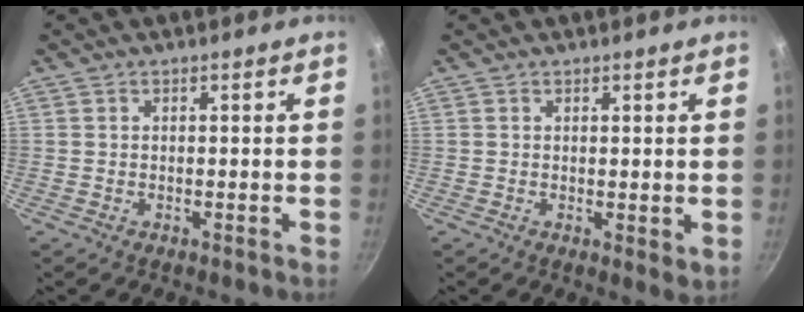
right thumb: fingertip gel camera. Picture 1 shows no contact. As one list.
[{"total": 2.2, "force": [0.7, 0.8, 1.9], "torque": [-0.026, -0.007, 0.009]}]